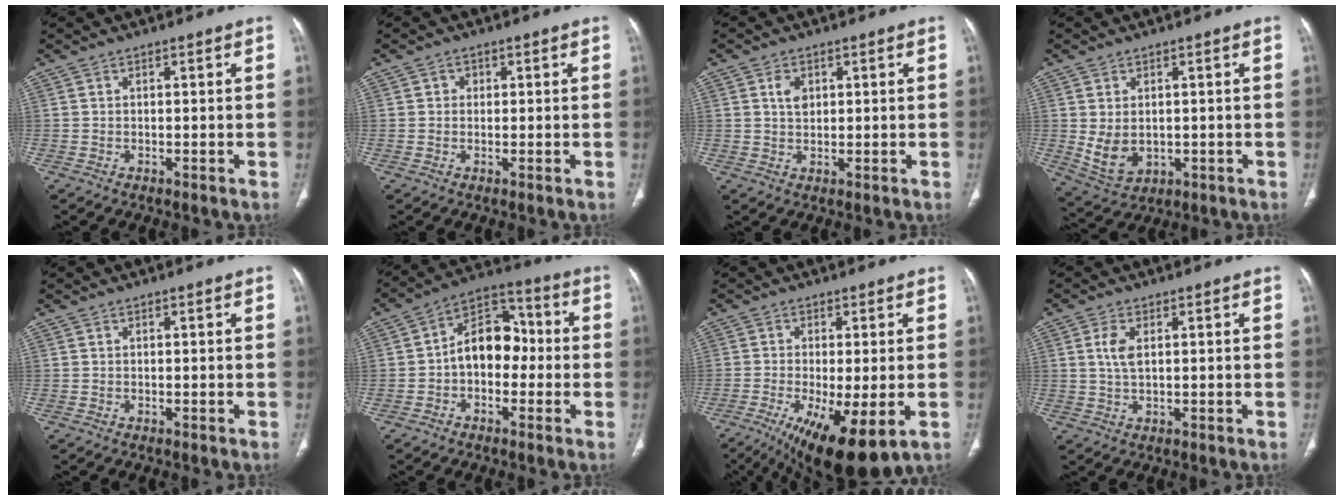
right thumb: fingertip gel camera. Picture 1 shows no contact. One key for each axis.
{"total": 1.4, "fx": 0.3, "fy": 1.3, "fz": 0.4, "tx": 0.002, "ty": 0.002, "tz": 0.002}
{"total": 3.0, "fx": 1.0, "fy": 2.2, "fz": 1.8, "tx": -0.017, "ty": -0.002, "tz": 0.018}
{"total": 6.6, "fx": 0.0, "fy": 4.7, "fz": 4.7, "tx": -0.079, "ty": -0.008, "tz": 0.024}
{"total": 0.0}
{"total": 11.1, "fx": -1.0, "fy": 7.7, "fz": 7.9, "tx": -0.092, "ty": 0.043, "tz": -0.032}
{"total": 14.3, "fx": -5.7, "fy": 4.3, "fz": 12.4, "tx": -0.204, "ty": -0.021, "tz": -0.081}
{"total": 3.7, "fx": 0.9, "fy": 1.8, "fz": 3.1, "tx": -0.065, "ty": 0.001, "tz": 0.018}